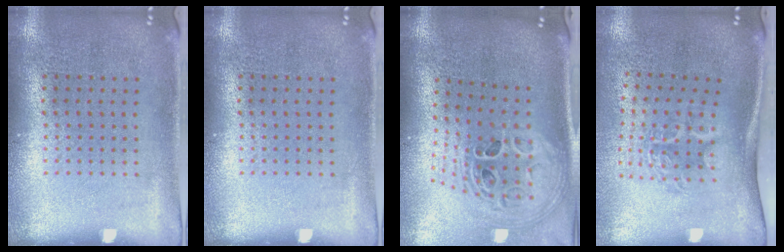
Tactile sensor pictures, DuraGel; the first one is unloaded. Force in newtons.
{"total": 0.0}
{"total": 2.4, "press": 1.7, "slide": 1.7}
{"total": 1.9, "press": 1.2, "slide": 1.4}